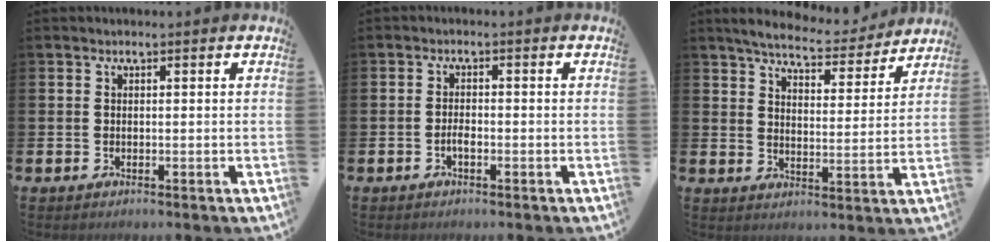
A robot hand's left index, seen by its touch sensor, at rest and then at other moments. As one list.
[{"total": 1.5, "force": [-0.6, 0.6, 1.2], "torque": [-0.024, 0.002, -0.013]}, {"total": 6.5, "force": [6.3, 1.0, 1.4], "torque": [-0.043, -0.041, 0.107]}]